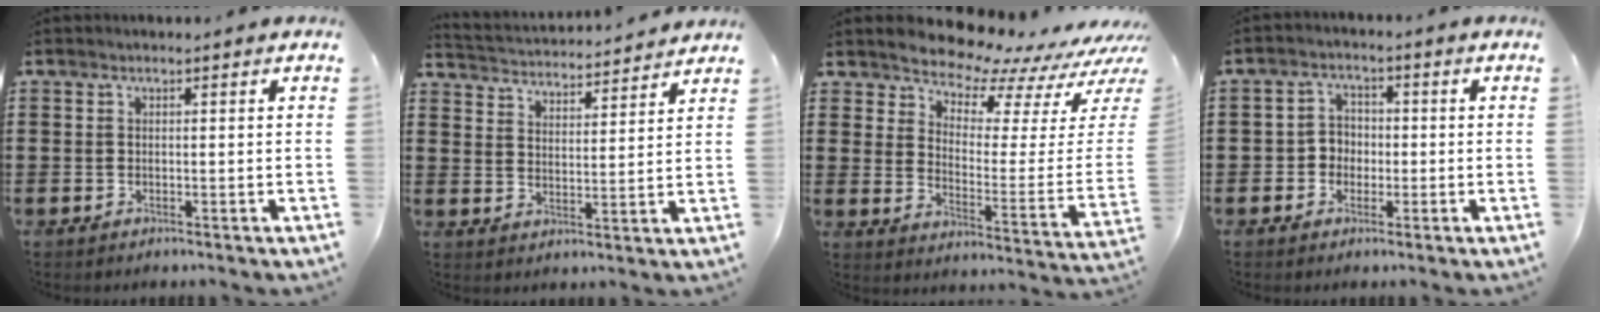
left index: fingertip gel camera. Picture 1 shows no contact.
{"total": 3.2, "force": [3.1, -0.1, -0.4], "torque": [-0.014, -0.029, 0.049]}
{"total": 6.3, "force": [6.2, 0.9, 0.8], "torque": [-0.038, -0.067, 0.104]}
{"total": 3.3, "force": [-1.0, 2.9, 1.2], "torque": [-0.034, 0.008, -0.024]}